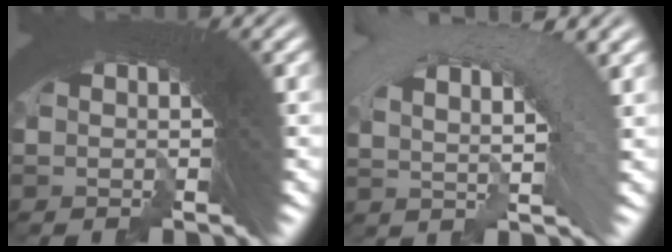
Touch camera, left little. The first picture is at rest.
{"total": 4.9, "force": [-1.4, 4.0, 2.3], "torque": [-0.026, 0.017, -0.037]}